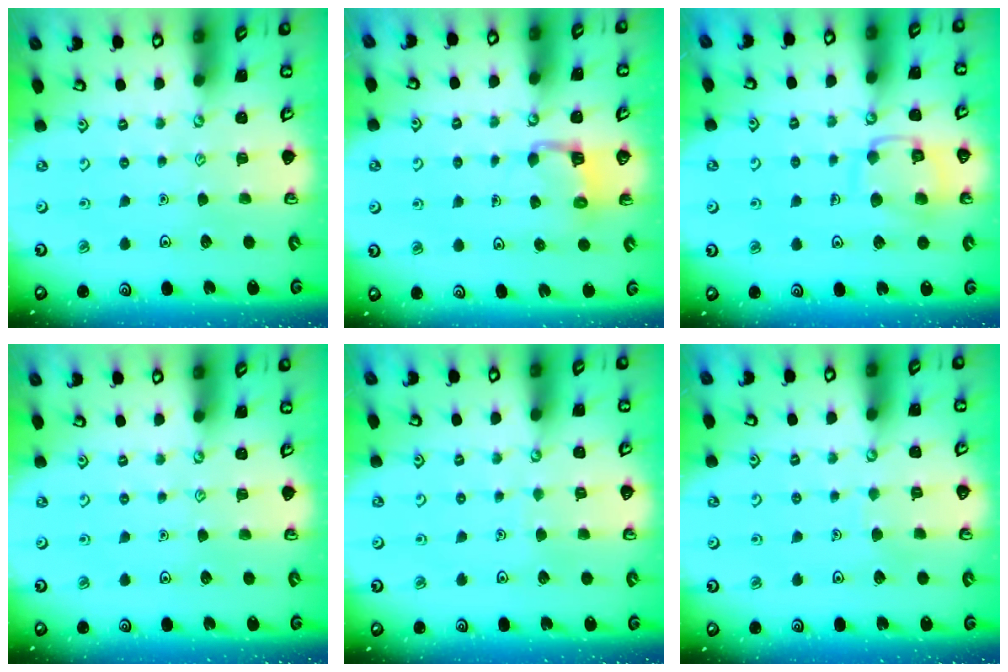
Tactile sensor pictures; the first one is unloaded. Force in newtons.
{"total": 2.8, "press": 2.8, "slide": 0.2}
{"total": 12.4, "press": 12.4, "slide": 1.0}
{"total": 0.0}
{"total": 1.7, "press": 1.7, "slide": 0.1}
{"total": 2.3, "press": 2.3, "slide": 0.1}